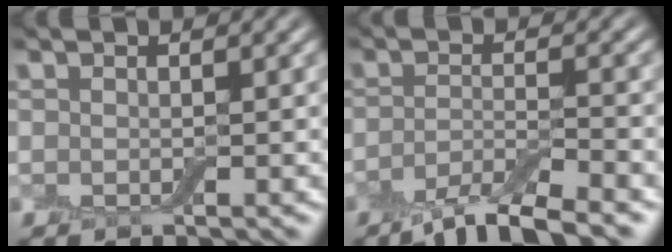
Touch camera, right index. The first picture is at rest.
{"total": 4.9, "force": [-3.7, 0.9, 3.1], "torque": [-0.051, -0.004, -0.072]}